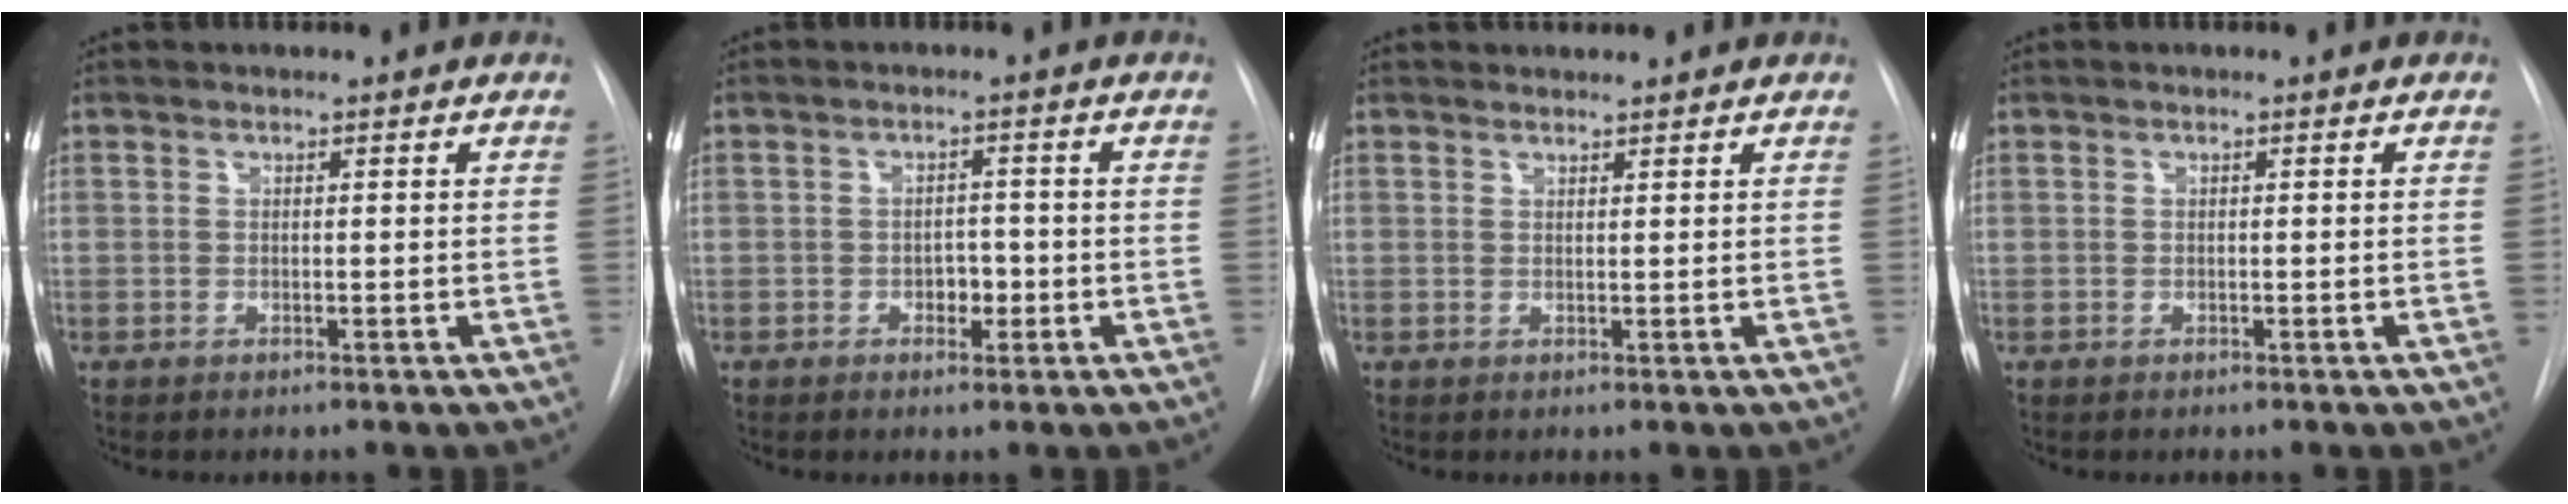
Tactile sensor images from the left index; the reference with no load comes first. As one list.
[{"total": 2.4, "force": [-0.8, 1.6, 1.6], "torque": [-0.017, 0.006, -0.009]}, {"total": 1.5, "force": [1.5, 0.1, -0.1], "torque": [-0.005, 0.012, 0.030]}, {"total": 0.0}]